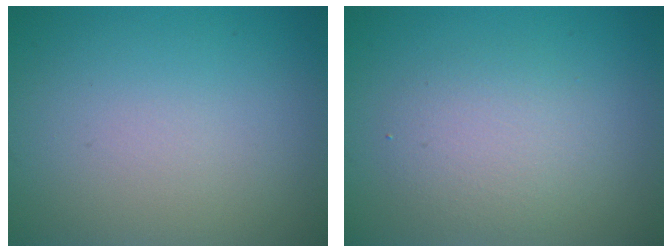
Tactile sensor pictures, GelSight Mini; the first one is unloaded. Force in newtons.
{"total": 2.9, "press": 2.9, "slide": 0.2}